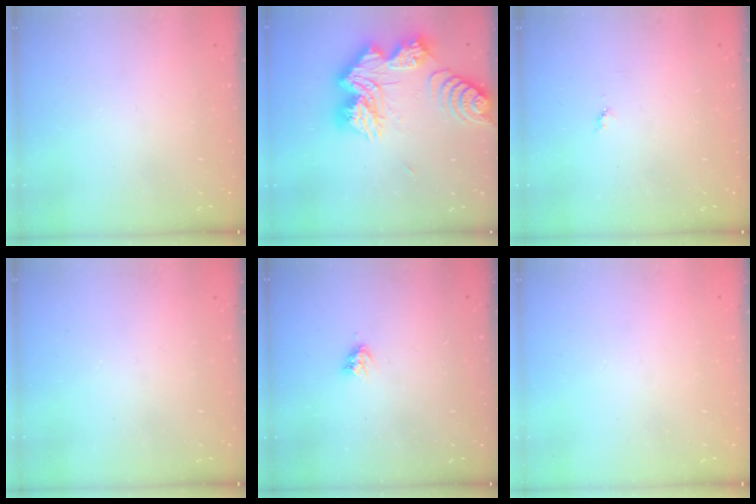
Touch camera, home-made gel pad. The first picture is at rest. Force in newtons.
{"total": 22.4, "press": 22.3, "slide": 1.9}
{"total": 3.9, "press": 3.9, "slide": 0.4}
{"total": 0.0}
{"total": 3.5, "press": 3.4, "slide": 0.5}
{"total": 0.0}